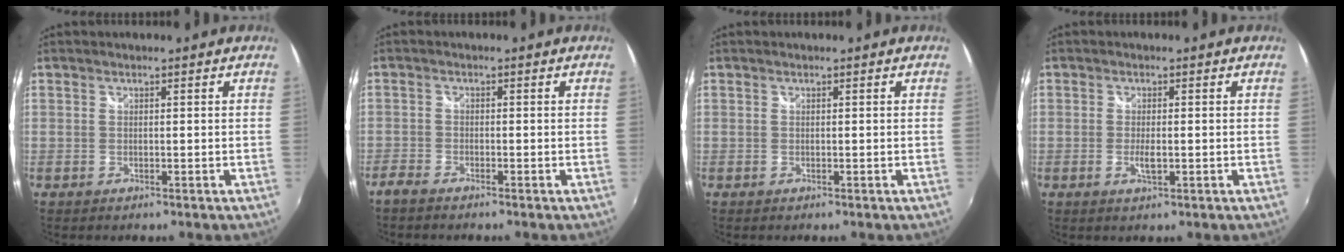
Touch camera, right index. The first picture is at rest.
{"total": 2.6, "force": [-2.3, 0.7, 0.9], "torque": [-0.032, -0.006, -0.048]}
{"total": 0.0}
{"total": 2.3, "force": [-0.6, 0.7, 2.1], "torque": [-0.041, -0.005, -0.010]}